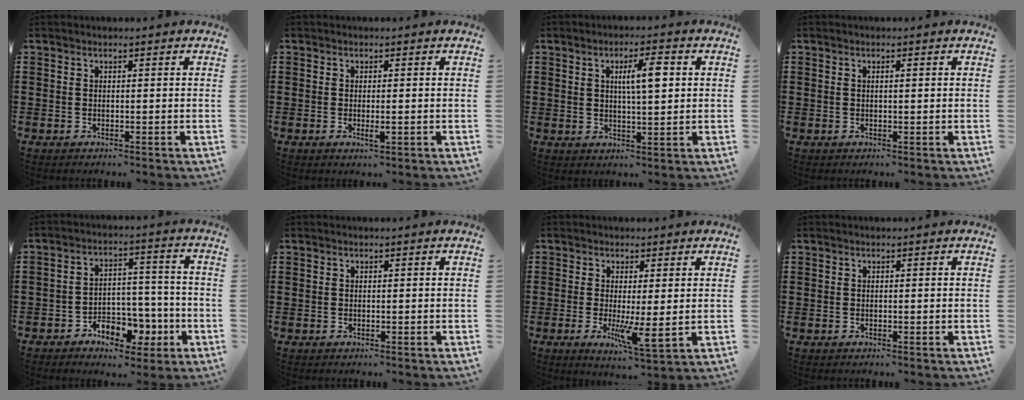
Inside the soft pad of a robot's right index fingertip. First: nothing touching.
{"total": 1.8, "force": [-0.5, 0.3, 1.7], "torque": [-0.037, -0.005, -0.010]}
{"total": 5.7, "force": [1.5, 1.5, 5.3], "torque": [-0.090, 0.003, 0.018]}
{"total": 1.0, "force": [0.1, 0.2, 1.0], "torque": [-0.018, 0.001, 0.002]}
{"total": 6.8, "force": [-3.7, 4.6, 3.4], "torque": [-0.040, 0.021, -0.067]}
{"total": 0.0}
{"total": 5.2, "force": [-0.6, 1.1, 5.1], "torque": [-0.084, -0.013, -0.007]}
{"total": 0.0}